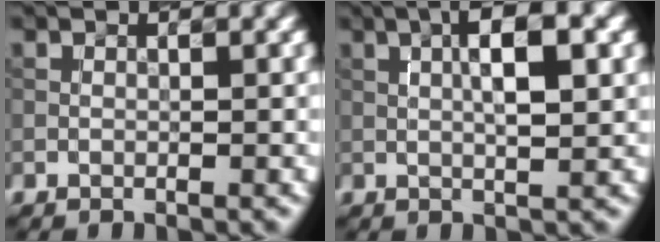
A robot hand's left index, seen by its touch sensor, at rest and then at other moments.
{"total": 5.1, "force": [1.2, 1.2, 4.9], "torque": [-0.080, 0.010, 0.020]}